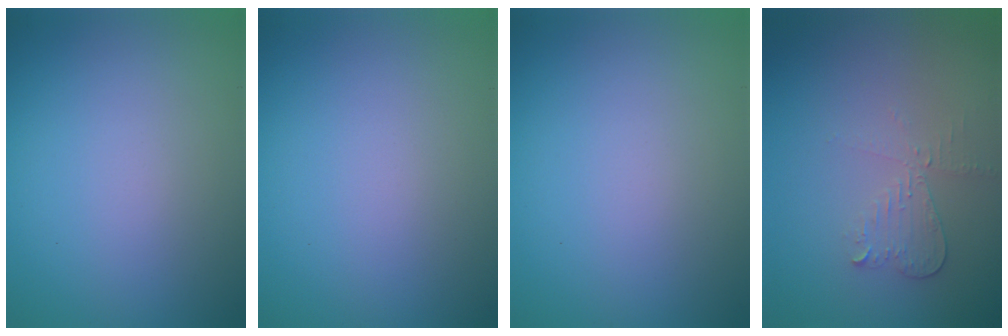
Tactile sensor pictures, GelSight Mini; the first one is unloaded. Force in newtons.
{"total": 0.0}
{"total": 0.0}
{"total": 2.1, "press": 2.1, "slide": 0.4}